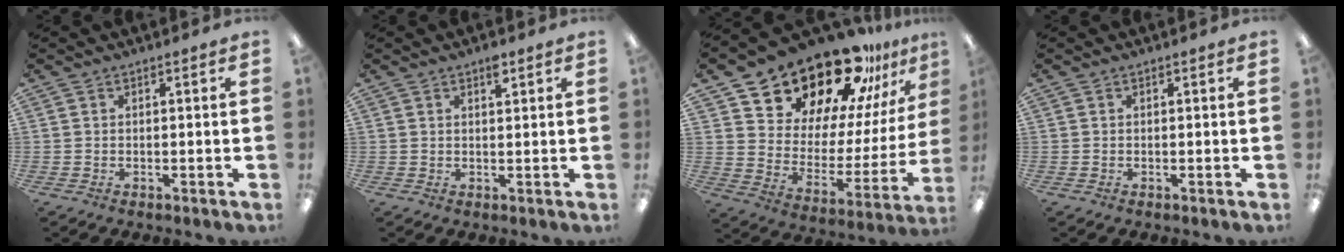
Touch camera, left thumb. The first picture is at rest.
{"total": 2.7, "force": [1.8, 1.0, 1.7], "torque": [-0.022, -0.005, 0.028]}
{"total": 22.9, "force": [19.5, 9.0, 8.0], "torque": [-0.129, -0.153, 0.344]}
{"total": 0.0}